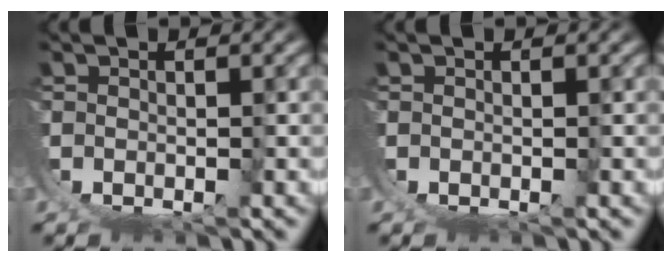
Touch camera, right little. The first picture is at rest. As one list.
[{"total": 0.0}]